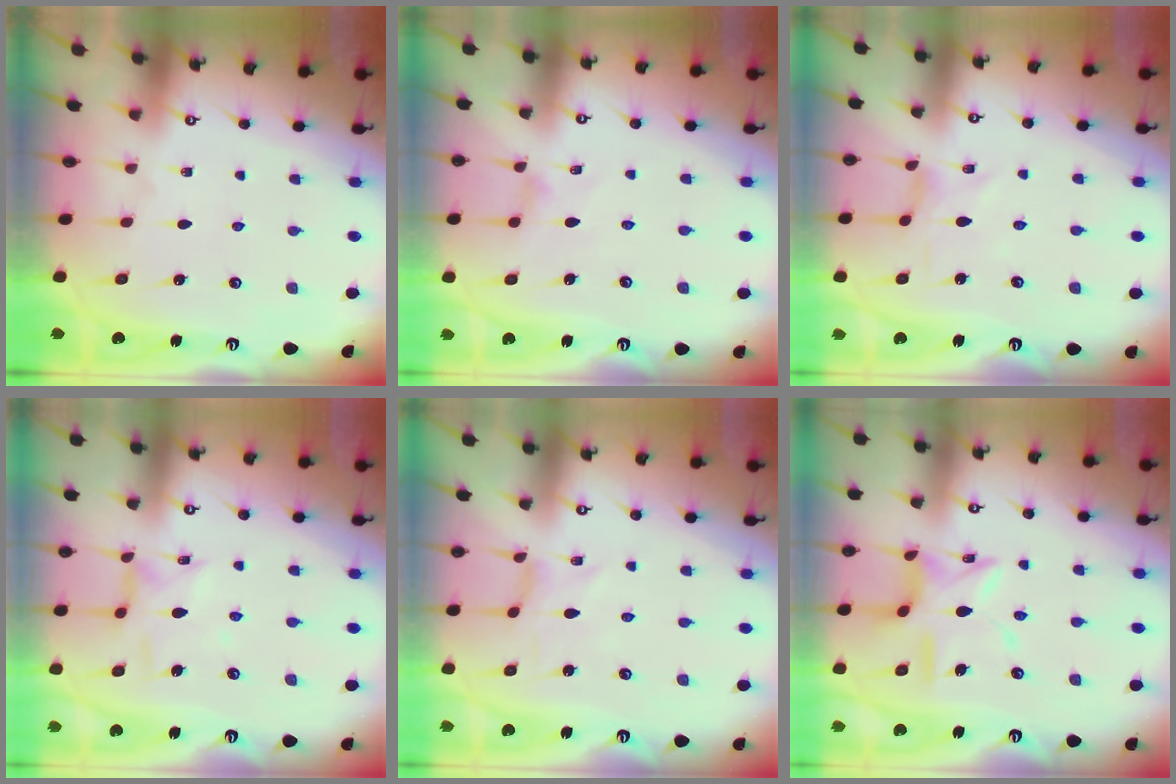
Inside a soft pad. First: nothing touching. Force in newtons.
{"total": 0.0}
{"total": 1.5, "press": 1.5, "slide": 0.3}
{"total": 4.3, "press": 4.3, "slide": 0.3}
{"total": 0.0}
{"total": 11.2, "press": 11.1, "slide": 0.7}